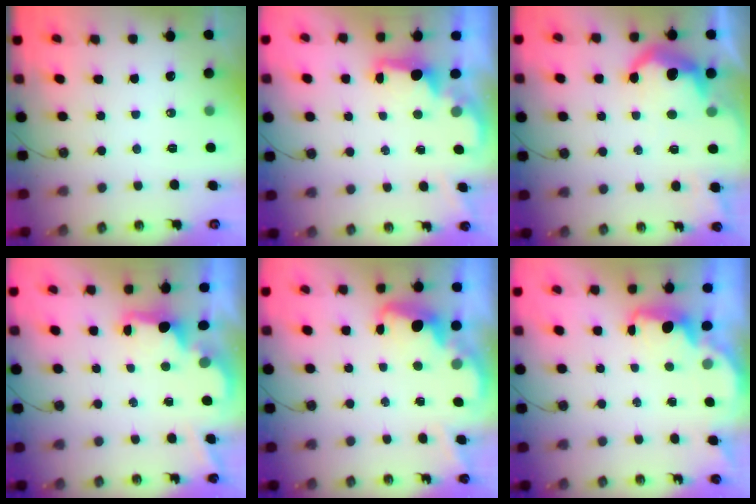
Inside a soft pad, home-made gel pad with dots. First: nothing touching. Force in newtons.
{"total": 1.8, "press": 1.6, "slide": 0.8}
{"total": 11.6, "press": 11.6, "slide": 0.8}
{"total": 2.2, "press": 2.0, "slide": 0.8}
{"total": 2.8, "press": 2.7, "slide": 0.8}
{"total": 1.8, "press": 1.7, "slide": 0.7}